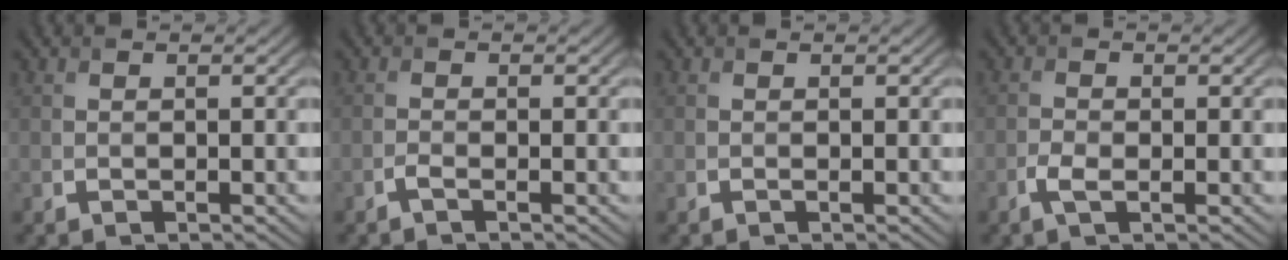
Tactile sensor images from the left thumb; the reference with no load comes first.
{"total": 1.0, "force": [-0.7, 0.2, 0.7], "torque": [-0.015, 0.002, -0.016]}
{"total": 0.0}
{"total": 2.0, "force": [-0.9, 0.8, 1.5], "torque": [-0.036, -0.001, -0.022]}